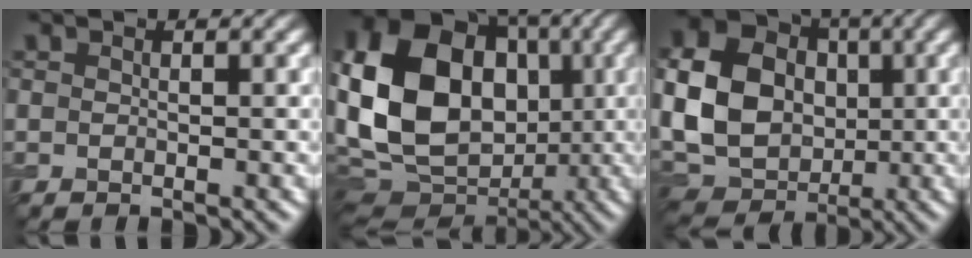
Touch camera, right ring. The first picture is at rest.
{"total": 15.1, "force": [-0.2, 11.6, 9.7], "torque": [-0.208, 0.003, -0.015]}
{"total": 10.4, "force": [0.4, 8.0, 6.6], "torque": [-0.147, 0.005, 0.000]}